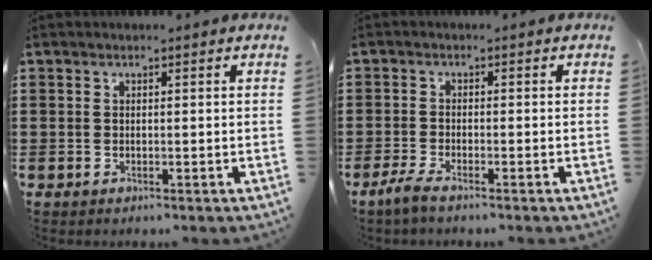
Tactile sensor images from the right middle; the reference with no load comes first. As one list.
[{"total": 2.5, "force": [-2.0, 0.1, 1.4], "torque": [-0.037, -0.002, -0.044]}]